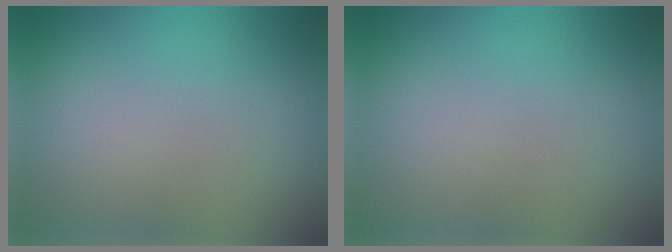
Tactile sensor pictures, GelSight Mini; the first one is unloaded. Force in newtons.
{"total": 0.0}